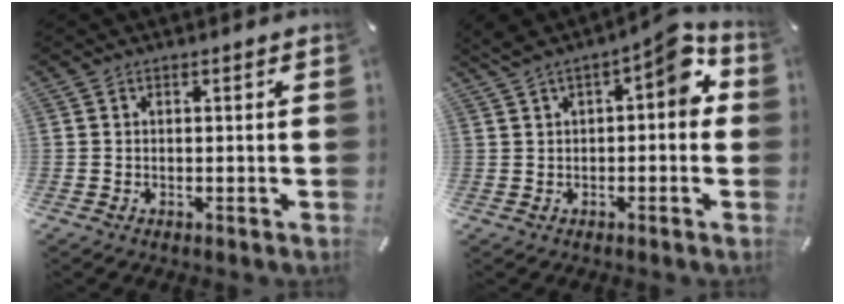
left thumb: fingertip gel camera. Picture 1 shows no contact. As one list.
[{"total": 8.6, "force": [3.2, 3.9, 6.9], "torque": [-0.082, -0.014, 0.049]}]